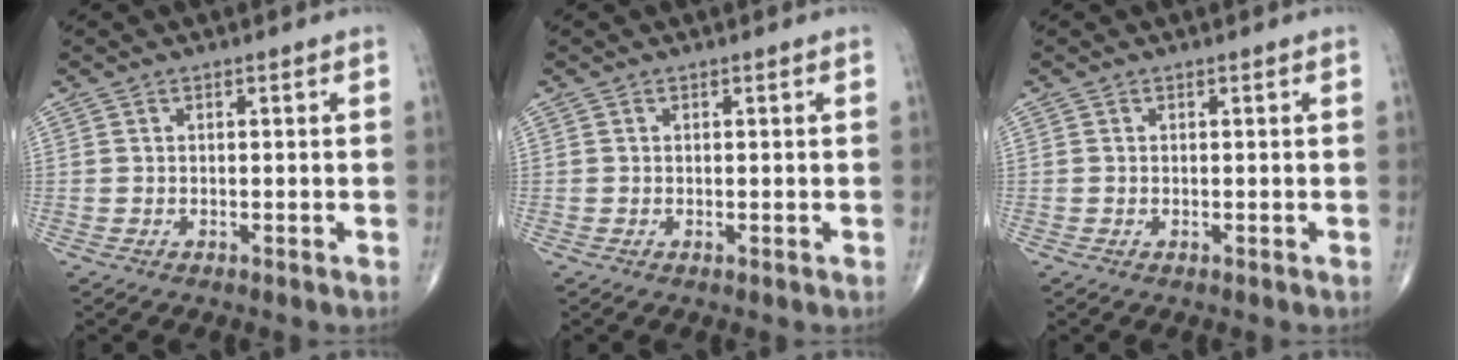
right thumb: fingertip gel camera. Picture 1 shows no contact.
{"total": 0.0}
{"total": 0.0}